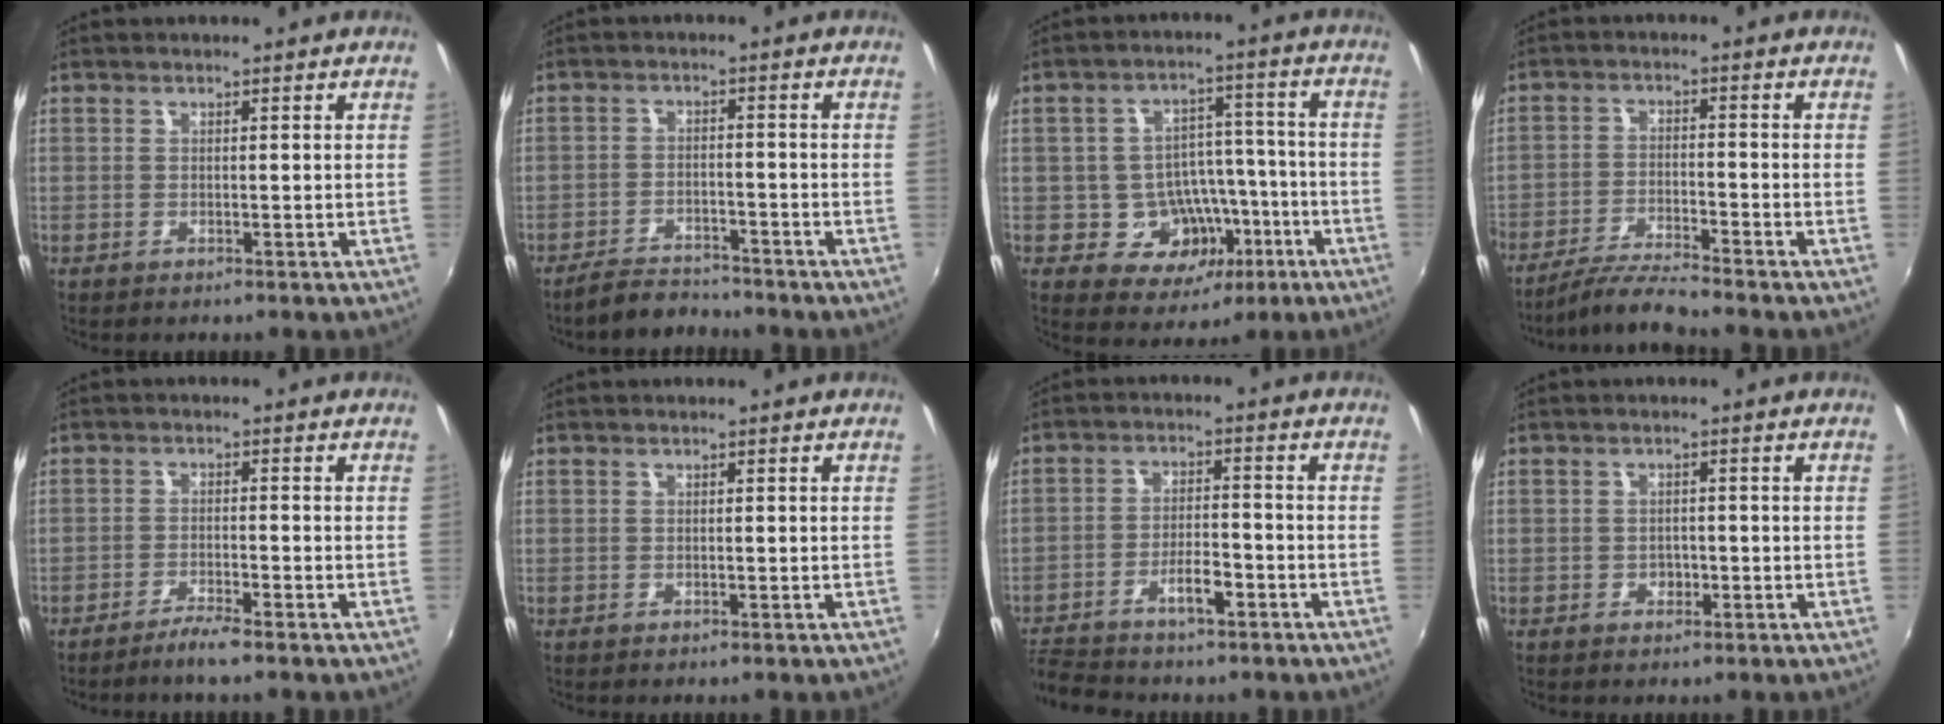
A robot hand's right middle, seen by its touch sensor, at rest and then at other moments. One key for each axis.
{"total": 5.9, "fx": -5.6, "fy": 1.3, "fz": 1.2, "tx": -0.046, "ty": -0.001, "tz": -0.092}
{"total": 11.3, "fx": -4.3, "fy": 9.1, "fz": 5.1, "tx": -0.096, "ty": 0.033, "tz": -0.037}
{"total": 7.4, "fx": -6.8, "fy": -0.7, "fz": 2.9, "tx": -0.072, "ty": -0.008, "tz": -0.128}
{"total": 3.6, "fx": -3.1, "fy": -0.1, "fz": 1.9, "tx": -0.058, "ty": -0.002, "tz": -0.060}
{"total": 0.0}
{"total": 7.8, "fx": -6.0, "fy": 2.4, "fz": 4.4, "tx": -0.095, "ty": 0.007, "tz": -0.107}
{"total": 1.9, "fx": -0.8, "fy": 1.6, "fz": 0.6, "tx": -0.011, "ty": 0.001, "tz": -0.010}